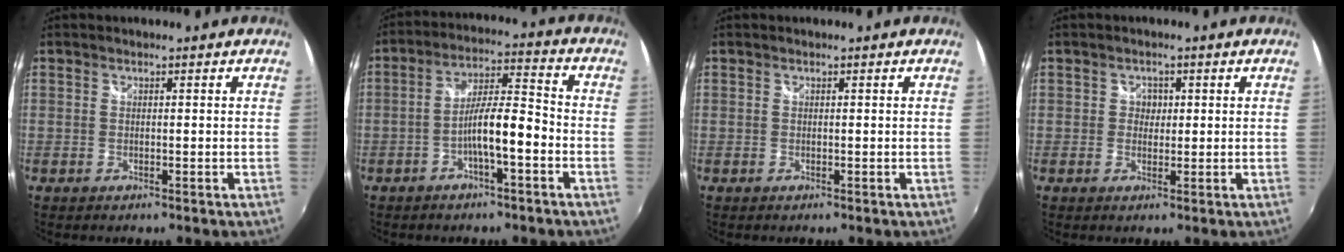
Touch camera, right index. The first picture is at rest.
{"total": 8.3, "force": [-3.3, 1.1, 7.5], "torque": [-0.140, 0.016, -0.054]}
{"total": 0.0}
{"total": 1.9, "force": [0.1, 1.8, 0.4], "torque": [-0.001, 0.004, -0.002]}